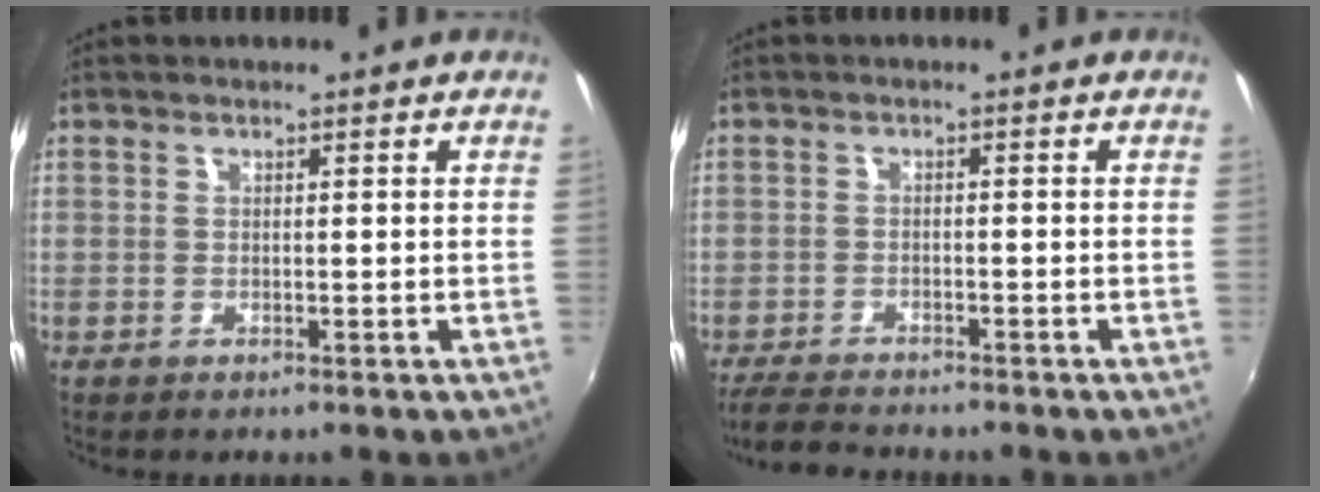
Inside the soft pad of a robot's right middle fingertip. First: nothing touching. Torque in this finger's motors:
{"motor_torque": [1.02, -1.03, 0.35, 0.15]}